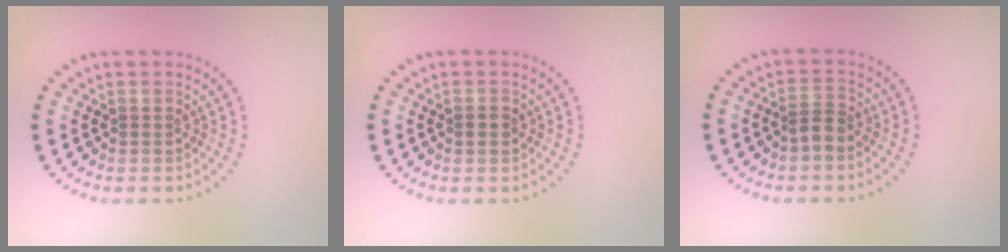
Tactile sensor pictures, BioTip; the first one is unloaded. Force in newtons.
{"total": 1.2, "press": 1.2, "slide": 0.2}
{"total": 1.8, "press": 1.5, "slide": 1.1}